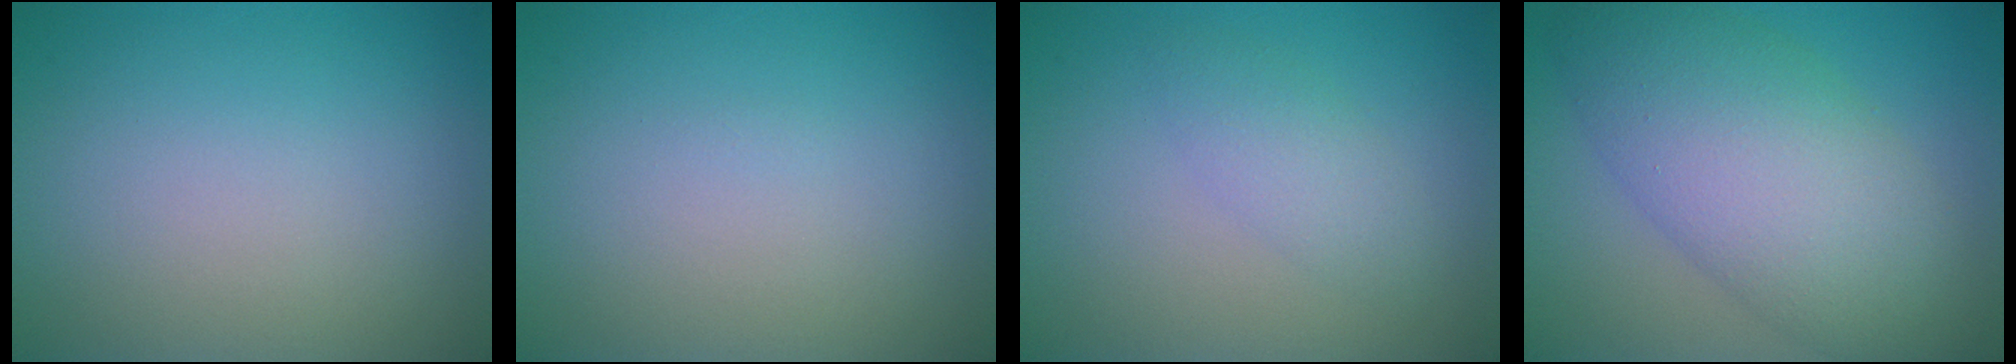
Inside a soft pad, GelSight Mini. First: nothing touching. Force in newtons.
{"total": 0.0}
{"total": 2.0, "press": 2.0, "slide": 0.1}
{"total": 9.5, "press": 9.5, "slide": 0.2}